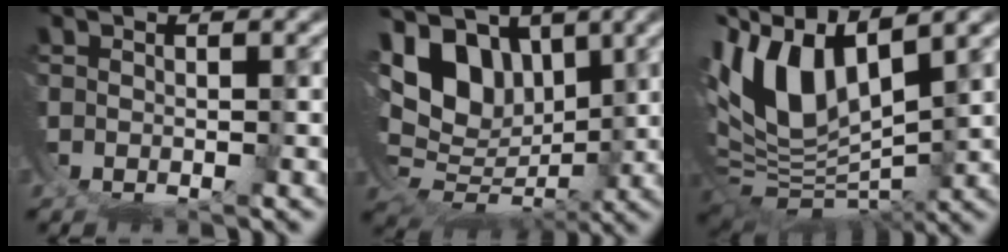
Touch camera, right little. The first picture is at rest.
{"total": 12.7, "force": [0.7, 9.5, 8.3], "torque": [-0.169, -0.047, 0.027]}
{"total": 13.2, "force": [0.9, 8.7, 10.0], "torque": [-0.212, -0.032, 0.026]}